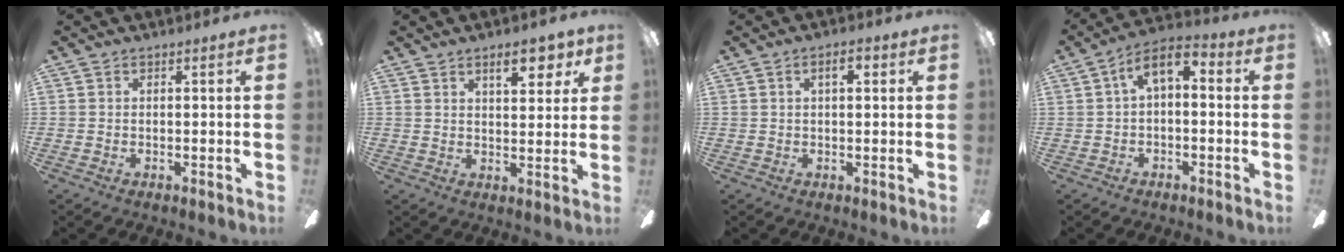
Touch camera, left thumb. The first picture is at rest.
{"total": 7.8, "force": [4.7, 3.0, 5.4], "torque": [-0.069, -0.015, 0.074]}
{"total": 3.9, "force": [1.7, 1.6, 3.2], "torque": [-0.042, -0.002, 0.022]}
{"total": 6.6, "force": [1.2, 3.3, 5.5], "torque": [-0.089, 0.002, 0.020]}